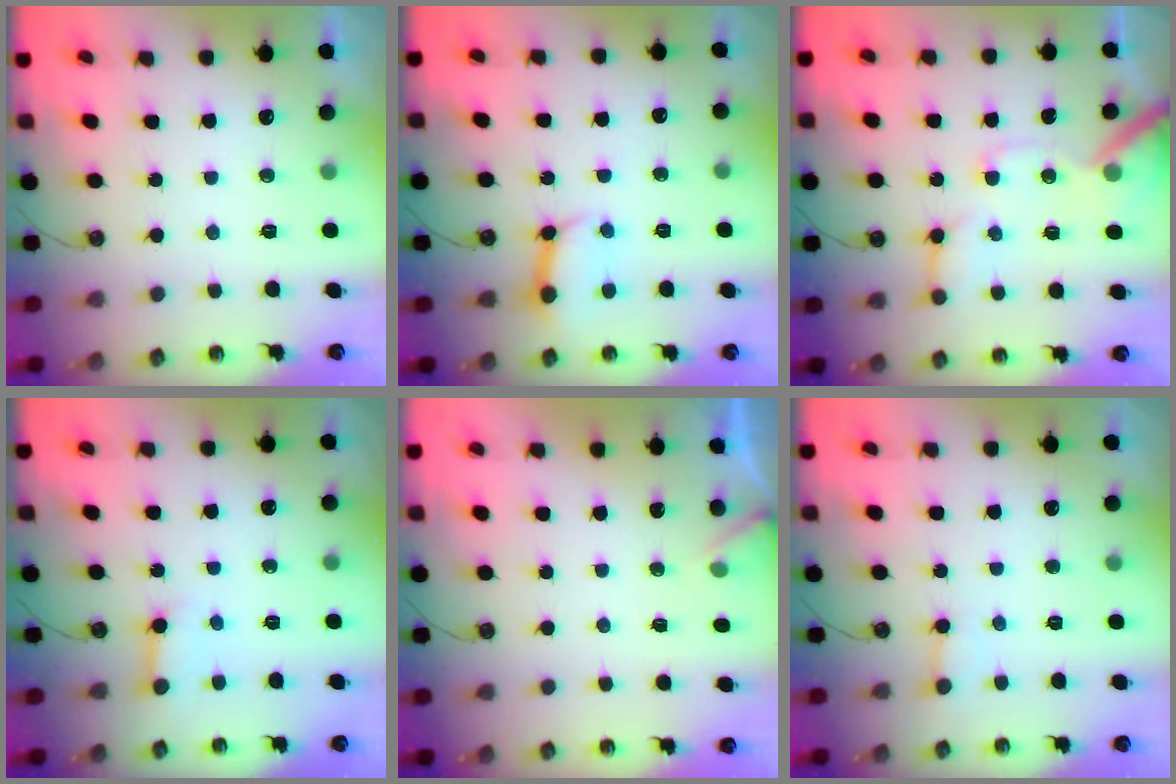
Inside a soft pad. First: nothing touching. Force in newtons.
{"total": 10.1, "press": 10.0, "slide": 1.2}
{"total": 13.2, "press": 13.1, "slide": 1.9}
{"total": 4.4, "press": 4.4, "slide": 0.5}
{"total": 3.1, "press": 3.1, "slide": 0.1}
{"total": 2.4, "press": 2.4, "slide": 0.1}